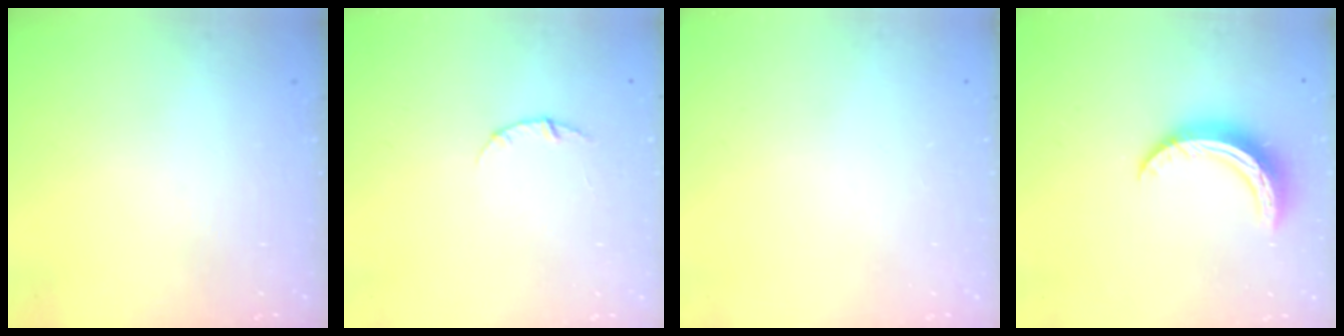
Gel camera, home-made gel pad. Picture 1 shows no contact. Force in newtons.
{"total": 2.8, "press": 2.8, "slide": 0.4}
{"total": 0.0}
{"total": 10.4, "press": 10.3, "slide": 0.5}